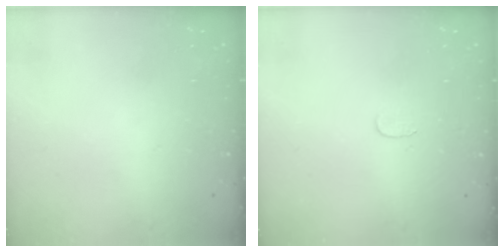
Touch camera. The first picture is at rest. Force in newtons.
{"total": 3.0, "press": 3.0, "slide": 0.3}